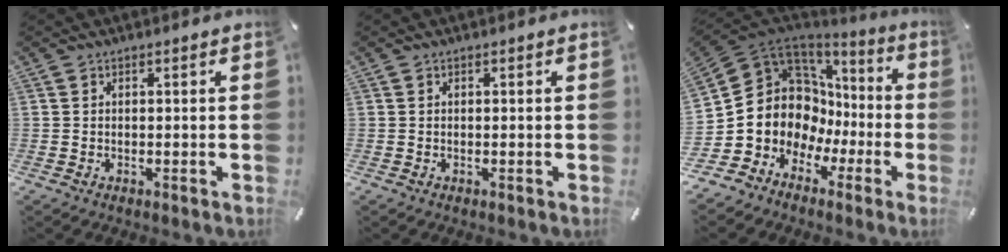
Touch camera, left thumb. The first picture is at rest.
{"total": 0.0}
{"total": 11.2, "force": [0.9, 10.5, 3.7], "torque": [-0.097, -0.059, 0.025]}